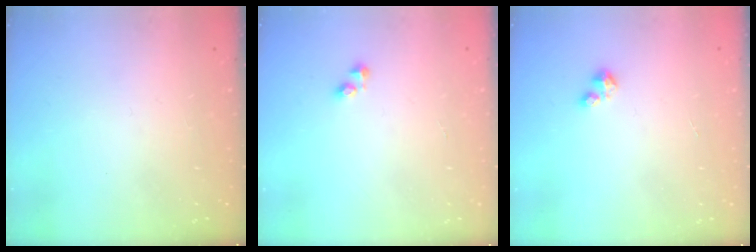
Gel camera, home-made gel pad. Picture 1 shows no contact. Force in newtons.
{"total": 2.2, "press": 2.2, "slide": 0.3}
{"total": 1.7, "press": 1.7, "slide": 0.2}